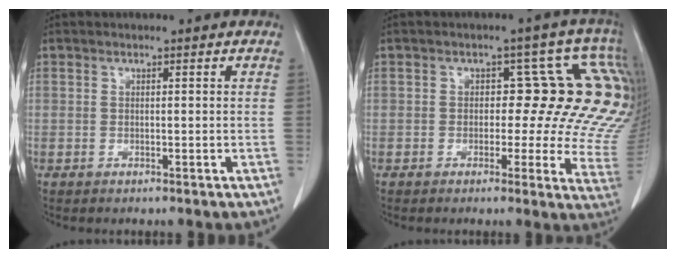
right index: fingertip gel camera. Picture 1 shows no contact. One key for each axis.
{"total": 13.1, "fx": 3.3, "fy": 6.1, "fz": 11.2, "tx": -0.121, "ty": 0.008, "tz": 0.014}